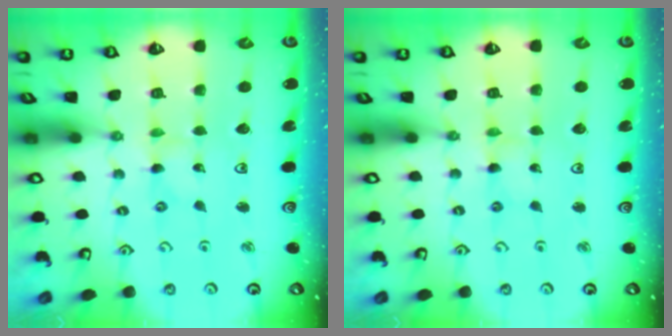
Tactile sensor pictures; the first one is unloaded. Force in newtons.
{"total": 1.6, "press": 1.6, "slide": 0.2}